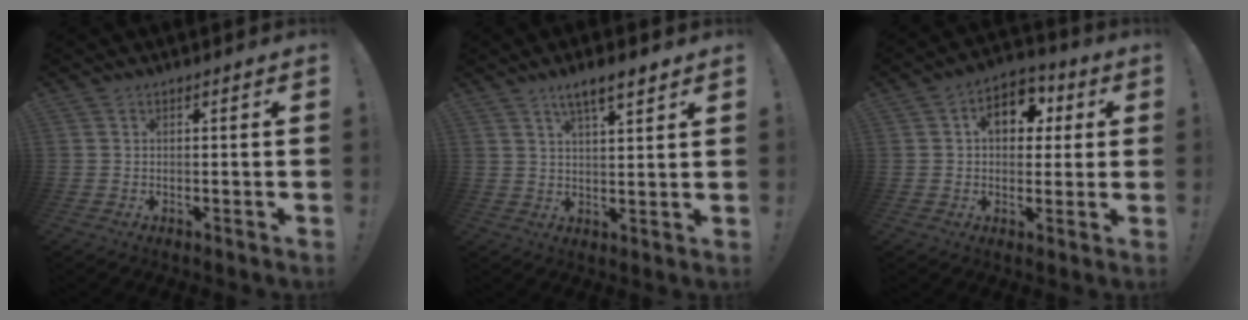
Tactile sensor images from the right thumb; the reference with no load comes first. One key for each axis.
{"total": 7.2, "fx": 5.0, "fy": 1.9, "fz": 4.8, "tx": -0.072, "ty": -0.023, "tz": 0.085}
{"total": 11.0, "fx": 2.7, "fy": 7.8, "fz": 7.2, "tx": -0.105, "ty": 0.008, "tz": 0.049}